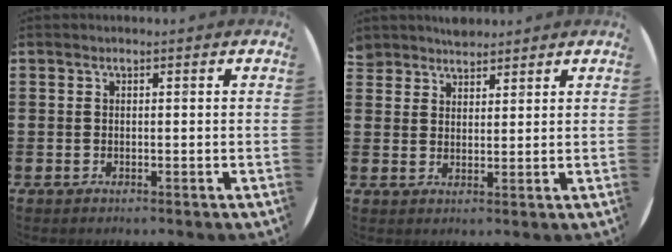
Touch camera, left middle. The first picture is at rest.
{"total": 3.0, "force": [2.8, 0.9, -0.4], "torque": [-0.001, 0.001, 0.056]}